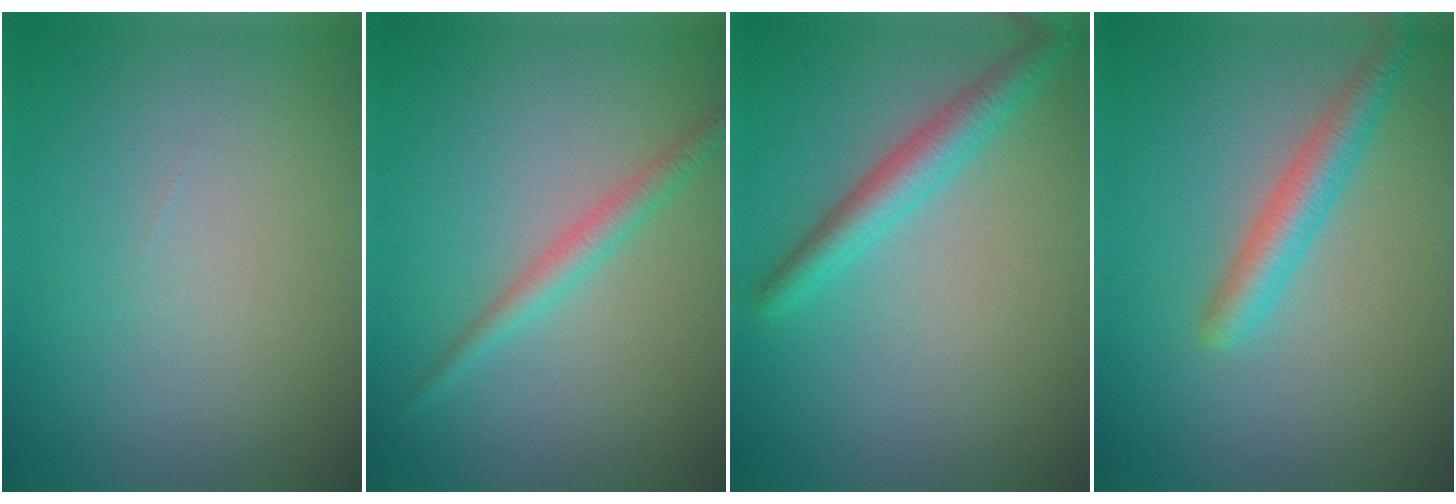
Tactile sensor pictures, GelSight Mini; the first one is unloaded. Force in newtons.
{"total": 2.0, "press": 2.0, "slide": 0.1}
{"total": 3.1, "press": 3.1, "slide": 0.2}
{"total": 2.9, "press": 2.9, "slide": 0.1}